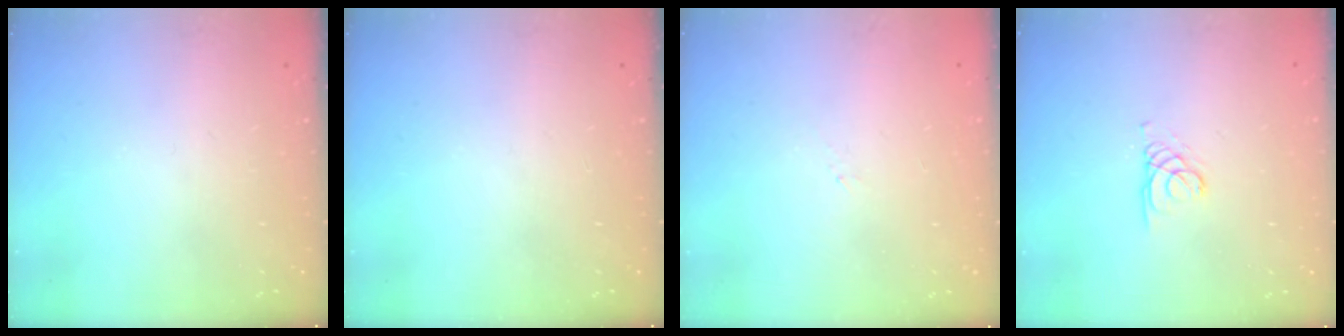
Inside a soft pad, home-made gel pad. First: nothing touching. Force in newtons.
{"total": 0.0}
{"total": 1.2, "press": 1.2, "slide": 0.3}
{"total": 1.5, "press": 1.5, "slide": 0.1}